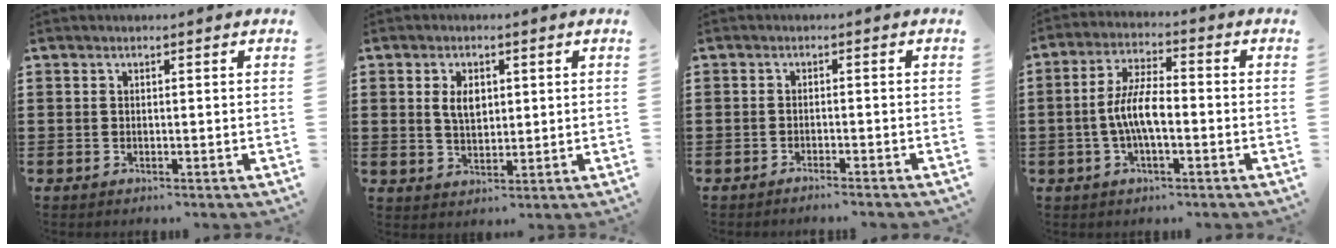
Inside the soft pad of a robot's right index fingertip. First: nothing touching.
{"total": 3.8, "force": [1.0, 2.3, 2.9], "torque": [-0.055, 0.007, 0.014]}
{"total": 1.7, "force": [-1.6, -0.5, 0.3], "torque": [-0.005, 0.001, -0.032]}
{"total": 6.9, "force": [-1.3, 2.2, 6.4], "torque": [-0.140, -0.002, -0.031]}